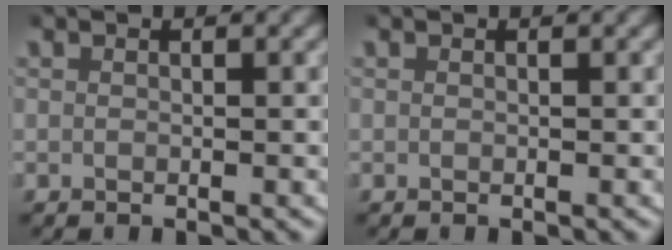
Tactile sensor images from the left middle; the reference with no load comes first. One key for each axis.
{"total": 0.0}